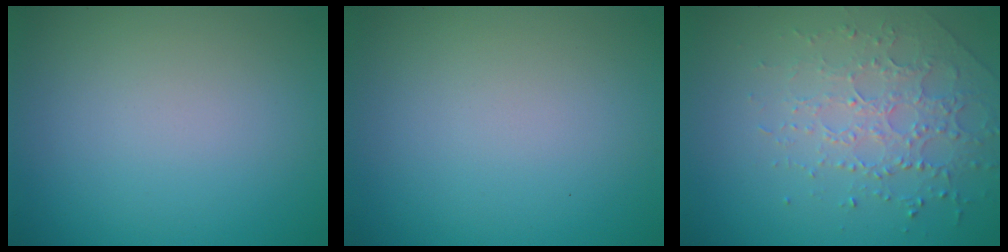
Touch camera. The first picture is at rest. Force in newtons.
{"total": 0.0}
{"total": 2.6, "press": 2.4, "slide": 1.1}